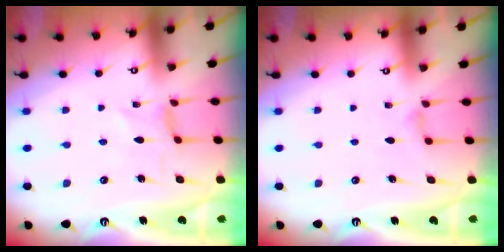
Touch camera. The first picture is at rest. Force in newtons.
{"total": 2.6, "press": 2.6, "slide": 0.4}